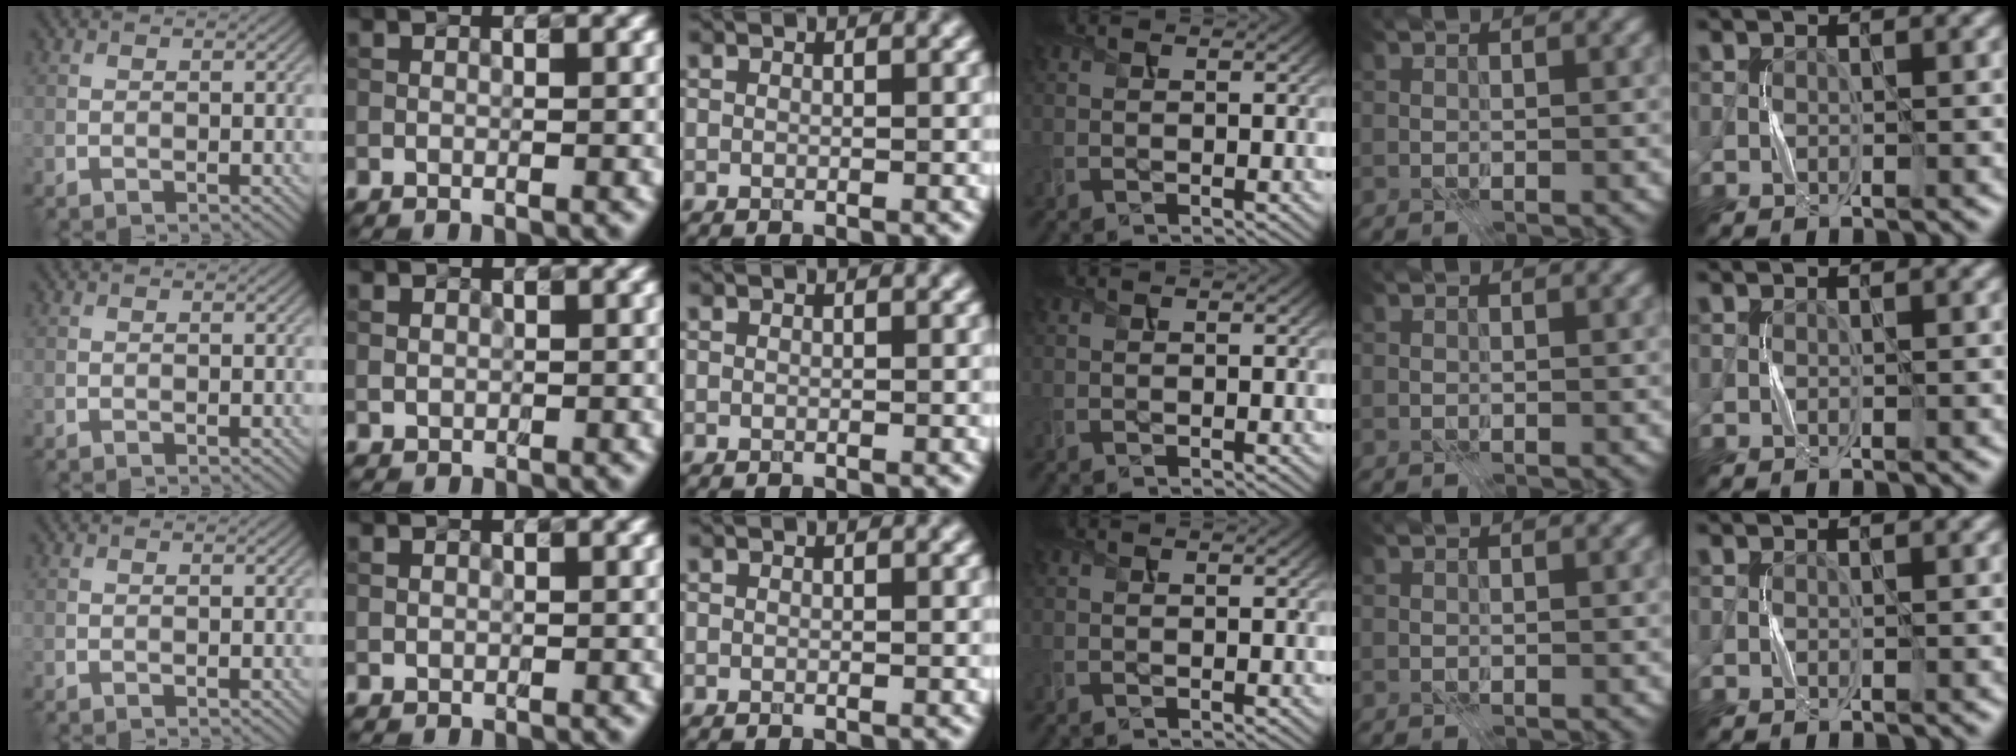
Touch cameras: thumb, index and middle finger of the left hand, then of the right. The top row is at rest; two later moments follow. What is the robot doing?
{"motion": "press", "object": "calculator"}